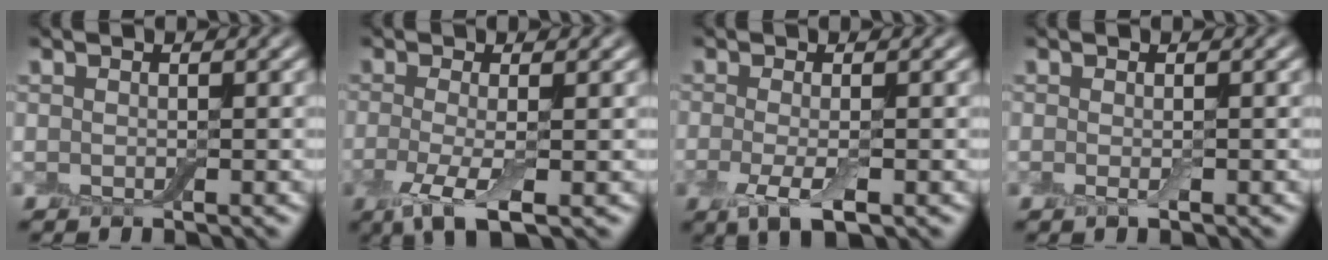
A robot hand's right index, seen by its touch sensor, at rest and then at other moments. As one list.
[{"total": 4.0, "force": [-1.3, 1.1, 3.7], "torque": [-0.078, -0.009, -0.028]}, {"total": 3.4, "force": [-1.0, 1.1, 3.0], "torque": [-0.064, -0.009, -0.023]}, {"total": 0.9, "force": [-0.2, 0.2, 0.8], "torque": [-0.017, -0.004, -0.005]}]